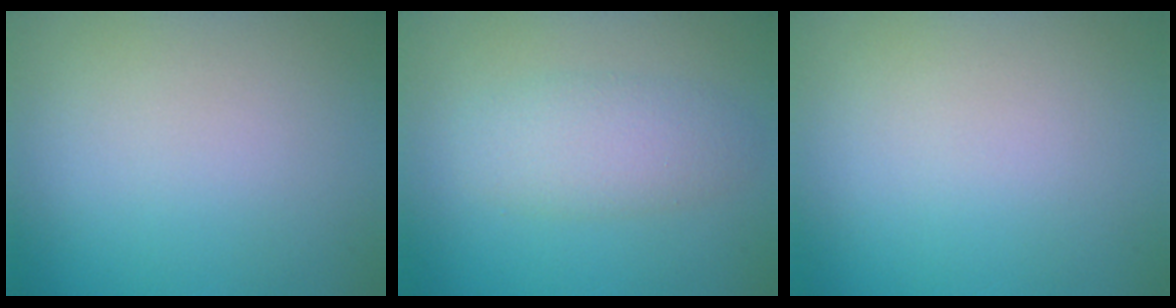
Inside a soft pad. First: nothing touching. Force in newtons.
{"total": 3.5, "press": 3.5, "slide": 0.2}
{"total": 0.0}